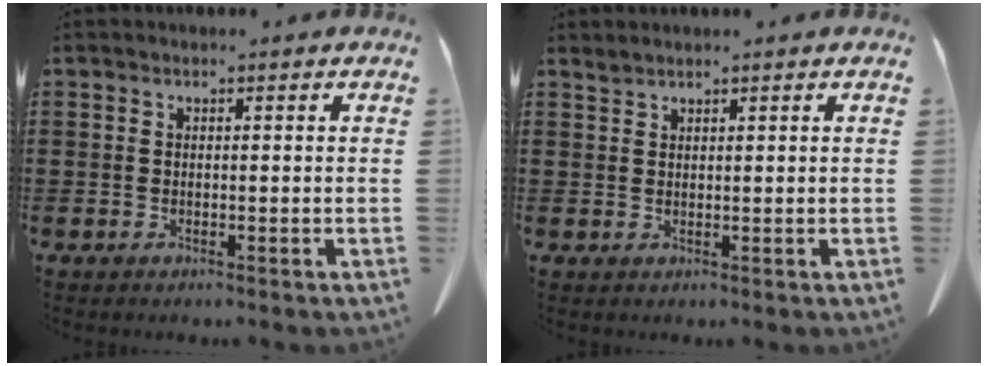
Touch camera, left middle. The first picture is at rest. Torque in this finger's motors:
{"motor_torque": [-0.19, 0.15, 0.06, 0.01]}